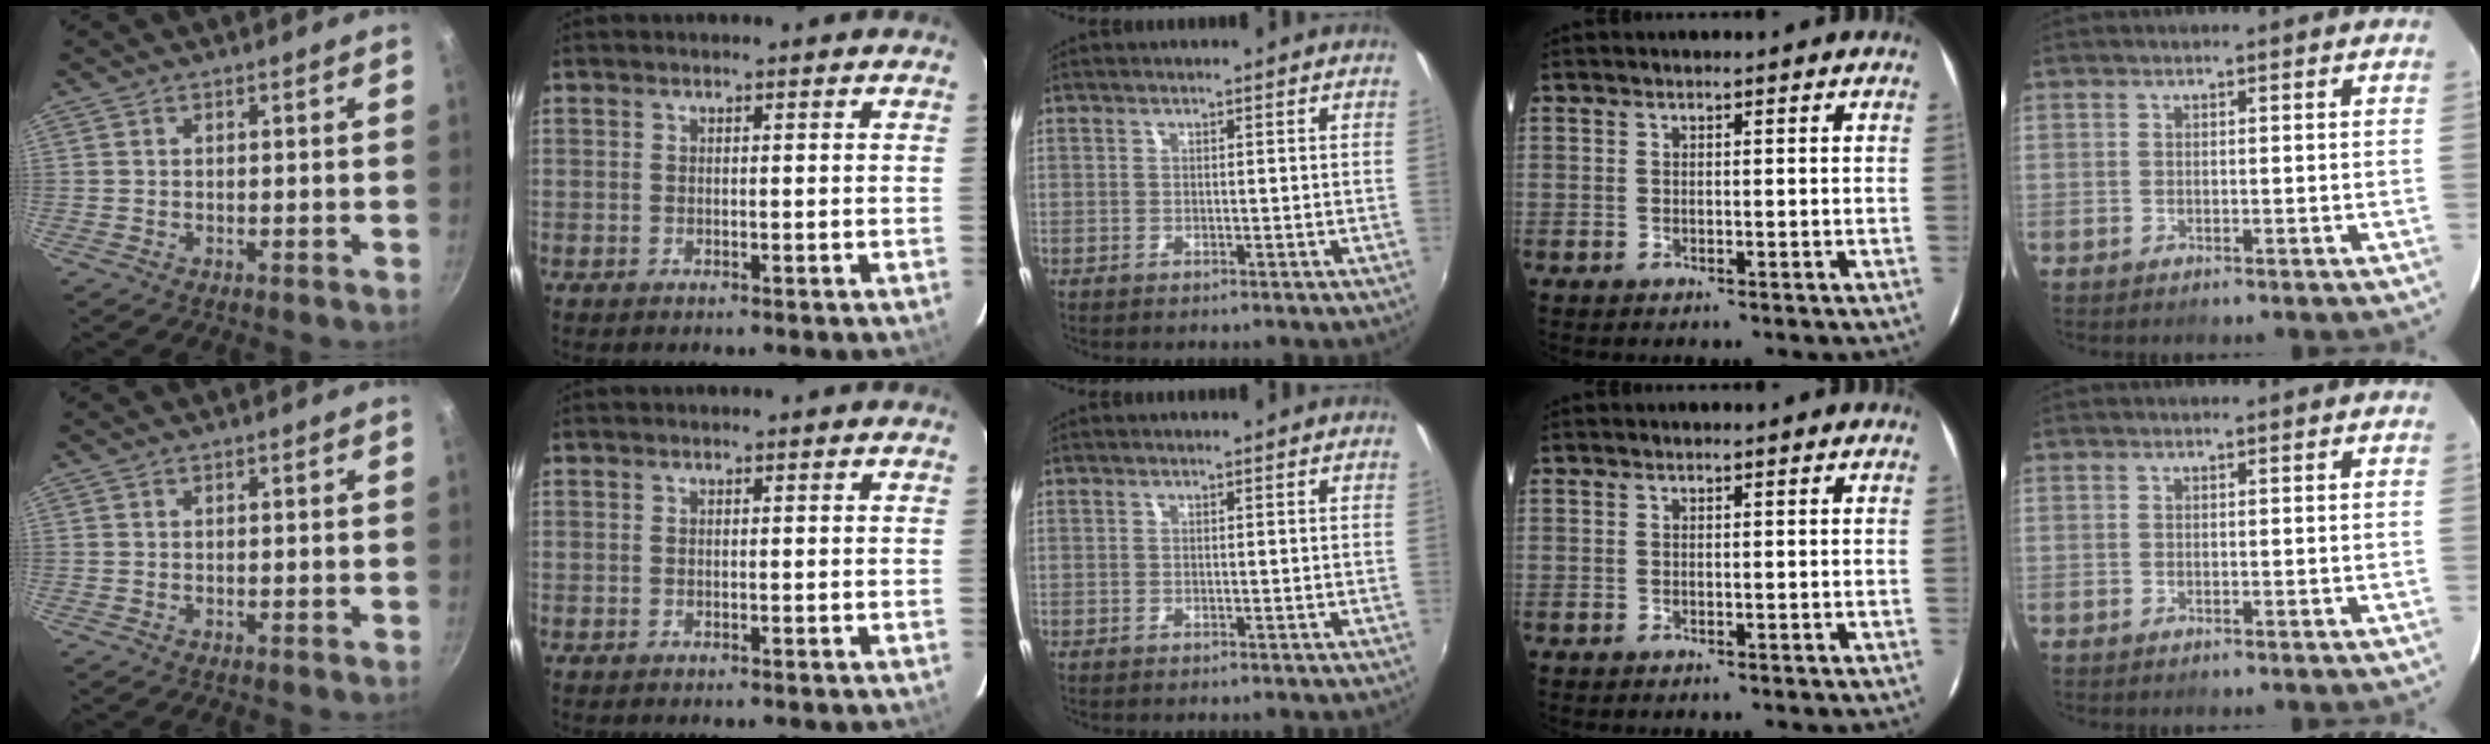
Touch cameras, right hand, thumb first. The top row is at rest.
{}